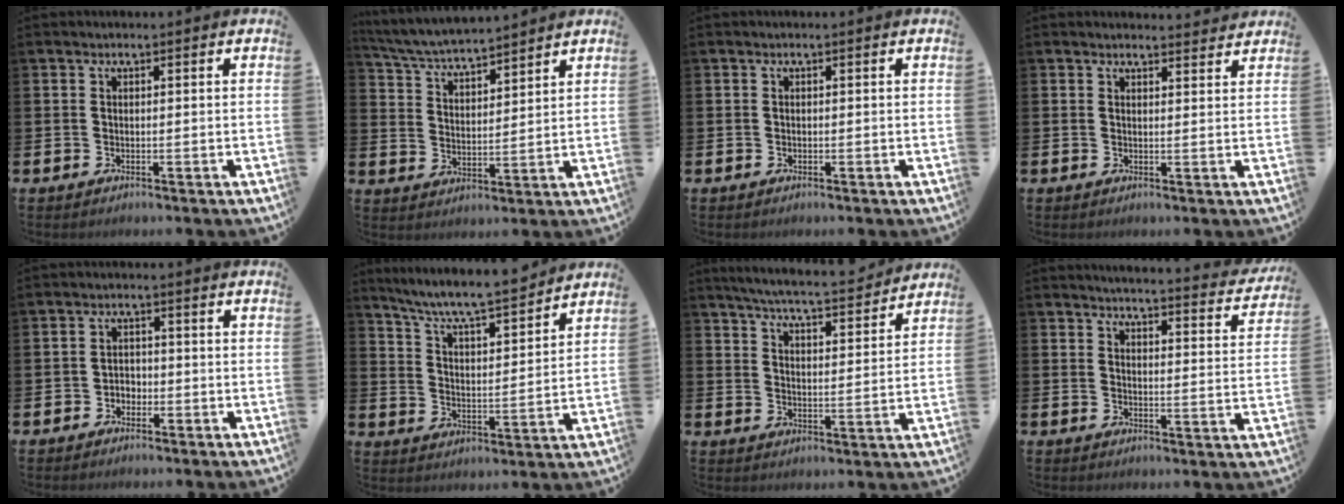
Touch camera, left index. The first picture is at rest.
{"total": 5.3, "force": [5.3, 0.3, 0.8], "torque": [-0.044, -0.036, 0.091]}
{"total": 0.0}
{"total": 2.2, "force": [2.2, 0.3, -0.1], "torque": [0.007, -0.014, 0.037]}
{"total": 2.0, "force": [-1.2, 1.5, 0.5], "torque": [-0.008, 0.003, -0.028]}
{"total": 7.4, "force": [7.0, 0.2, 2.4], "torque": [-0.079, -0.054, 0.119]}
{"total": 6.0, "force": [5.9, 0.1, 1.4], "torque": [-0.044, -0.045, 0.100]}
{"total": 4.2, "force": [4.2, 0.1, 0.5], "torque": [-0.013, -0.040, 0.068]}